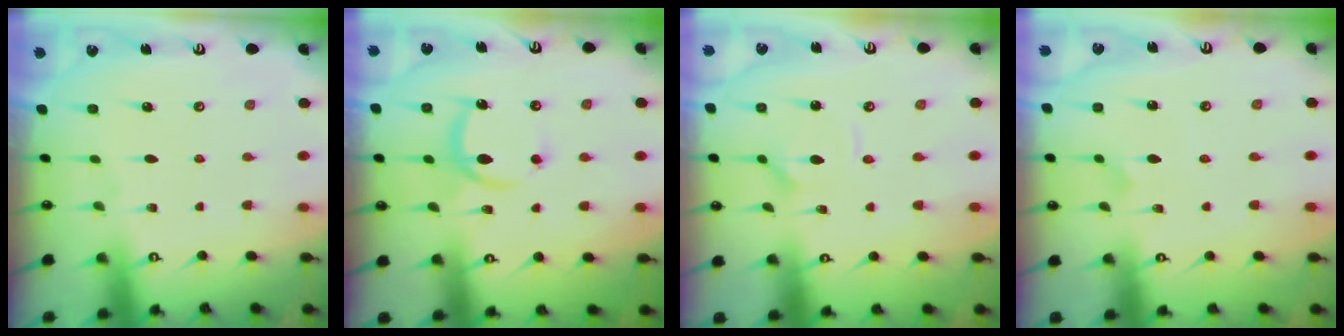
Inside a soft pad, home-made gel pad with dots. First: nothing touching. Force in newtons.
{"total": 9.0, "press": 9.0, "slide": 0.5}
{"total": 2.4, "press": 2.4, "slide": 0.3}
{"total": 1.7, "press": 1.6, "slide": 0.5}